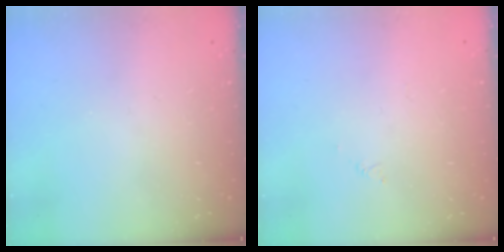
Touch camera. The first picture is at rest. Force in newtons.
{"total": 1.6, "press": 1.5, "slide": 0.3}